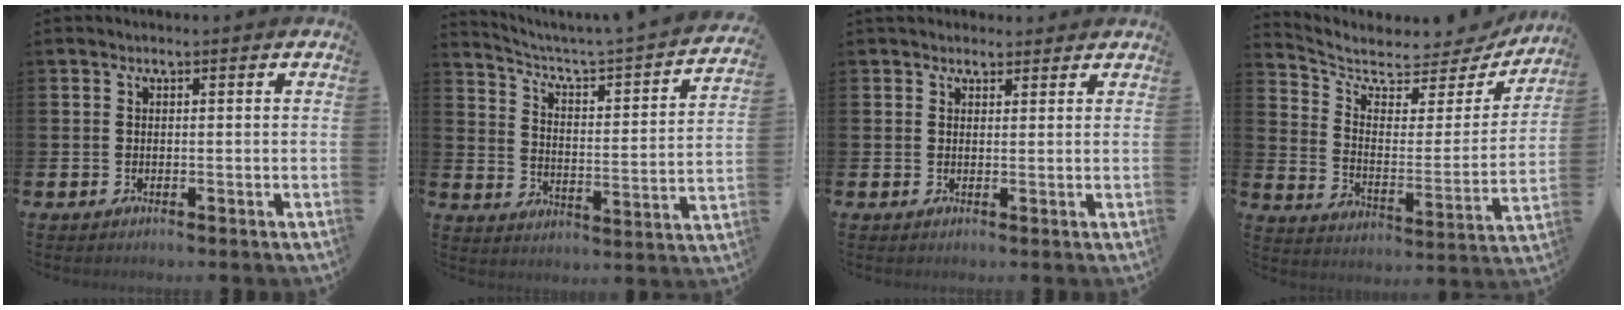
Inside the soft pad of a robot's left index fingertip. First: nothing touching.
{"total": 4.3, "force": [3.8, 0.2, 2.0], "torque": [-0.063, -0.038, 0.053]}
{"total": 2.4, "force": [2.2, 1.0, 0.1], "torque": [0.009, -0.006, 0.036]}
{"total": 6.0, "force": [5.3, 2.3, 1.4], "torque": [-0.056, -0.051, 0.083]}